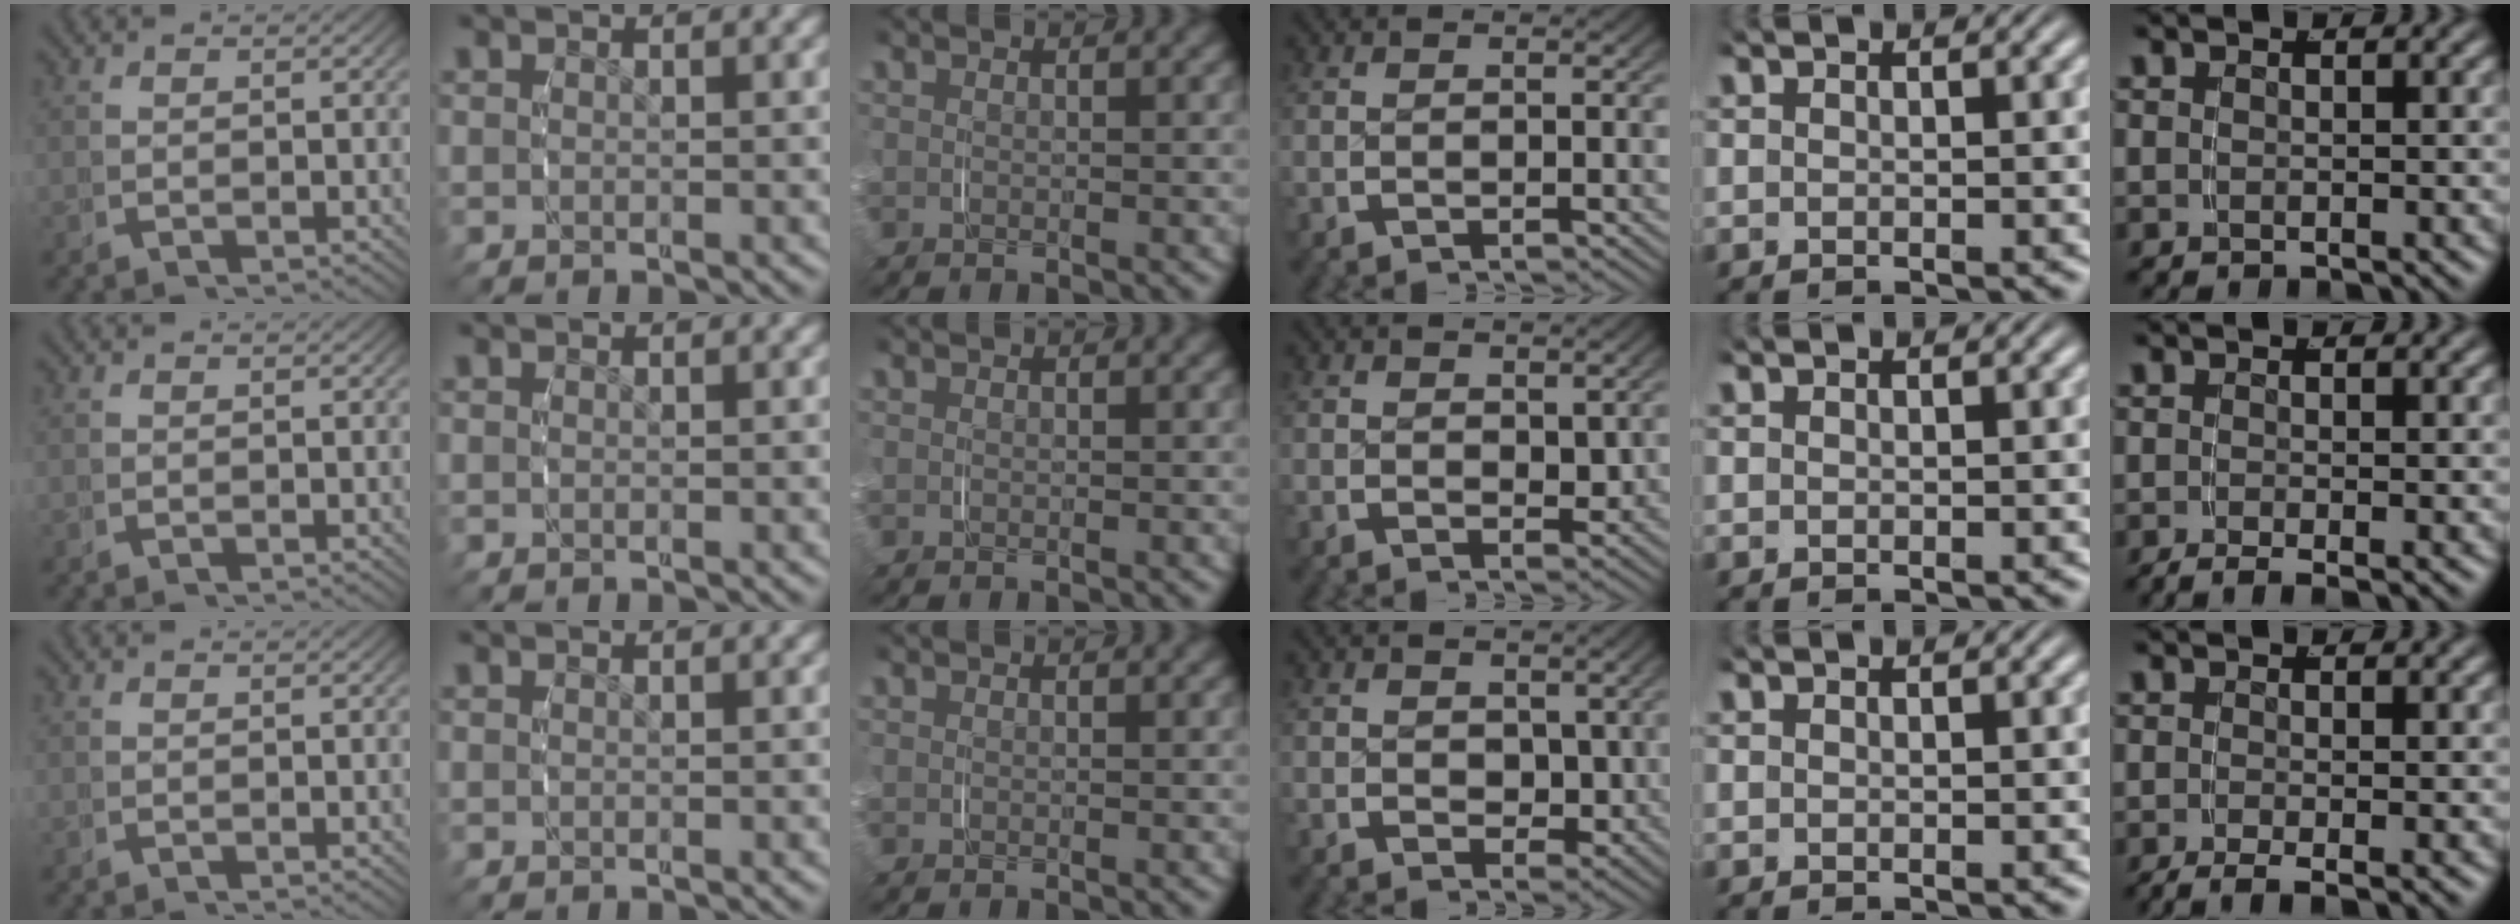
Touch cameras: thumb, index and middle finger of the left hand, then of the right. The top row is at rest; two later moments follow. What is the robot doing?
{"motion": "grasp_and_lifting", "object": "toothpaste"}